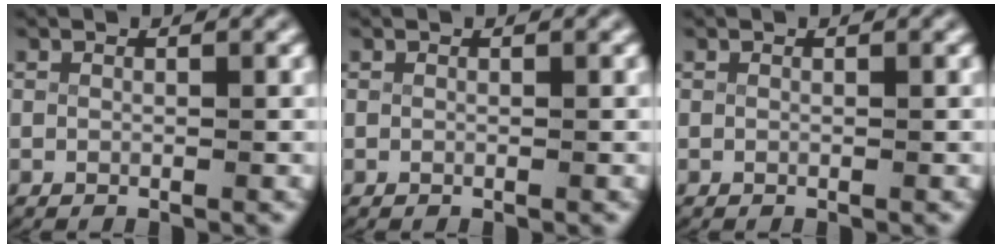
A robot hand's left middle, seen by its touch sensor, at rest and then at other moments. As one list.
[{"total": 0.0}, {"total": 0.0}]